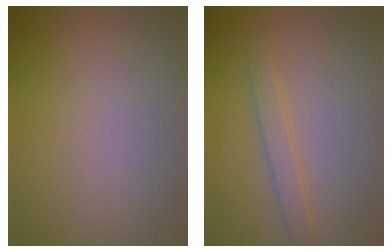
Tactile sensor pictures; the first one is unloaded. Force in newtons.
{"total": 1.7, "press": 1.7, "slide": 0.0}